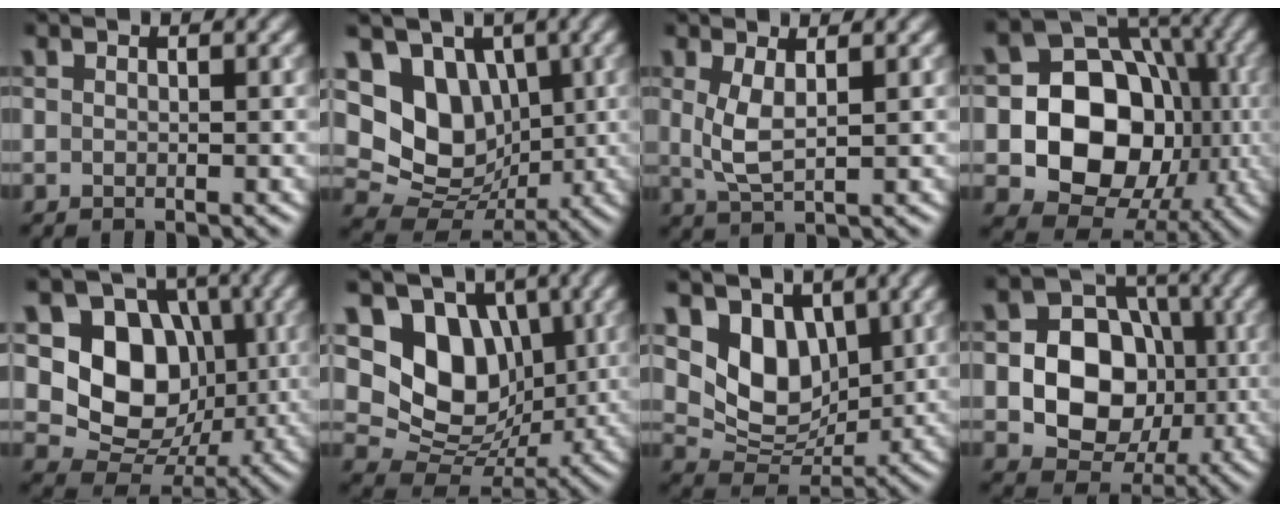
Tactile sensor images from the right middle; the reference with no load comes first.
{"total": 9.4, "force": [2.1, 7.6, 5.1], "torque": [-0.077, 0.004, 0.017]}
{"total": 2.8, "force": [0.7, 0.9, 2.6], "torque": [-0.062, -0.002, 0.017]}
{"total": 13.6, "force": [-2.4, 11.1, 7.5], "torque": [-0.091, -0.008, -0.064]}
{"total": 9.6, "force": [1.0, 7.8, 5.5], "torque": [-0.091, -0.012, 0.007]}
{"total": 9.3, "force": [2.4, 7.2, 5.4], "torque": [-0.092, -0.017, 0.033]}
{"total": 6.5, "force": [2.3, 4.8, 3.7], "torque": [-0.065, -0.019, 0.038]}
{"total": 10.2, "force": [-1.1, 8.4, 5.7], "torque": [-0.077, 0.002, -0.036]}